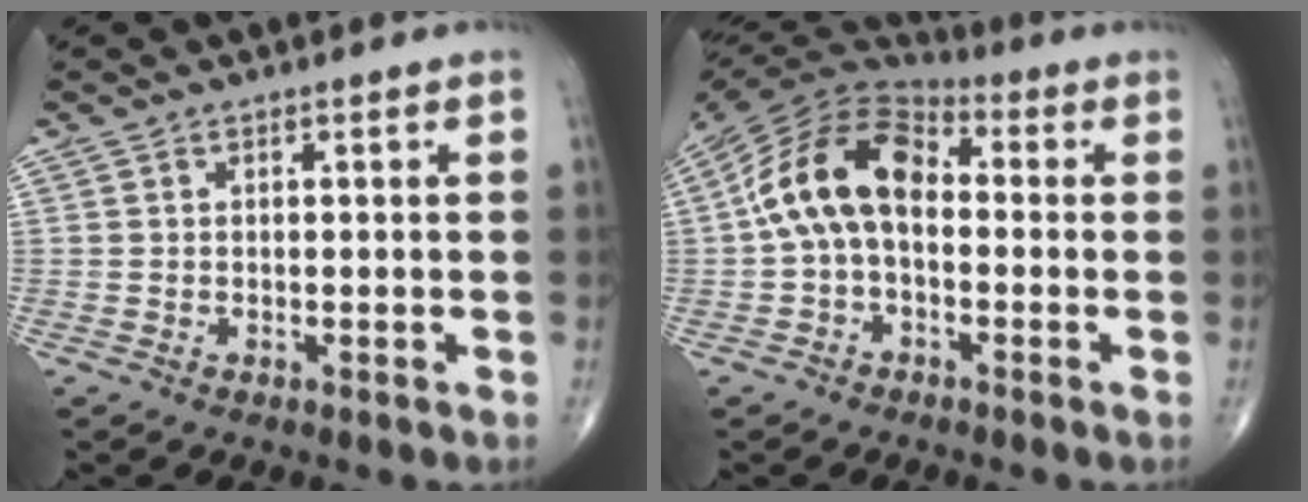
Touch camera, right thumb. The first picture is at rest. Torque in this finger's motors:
{"motor_torque": [0.19, 0.87, 1.54, -0.21, 0.16]}